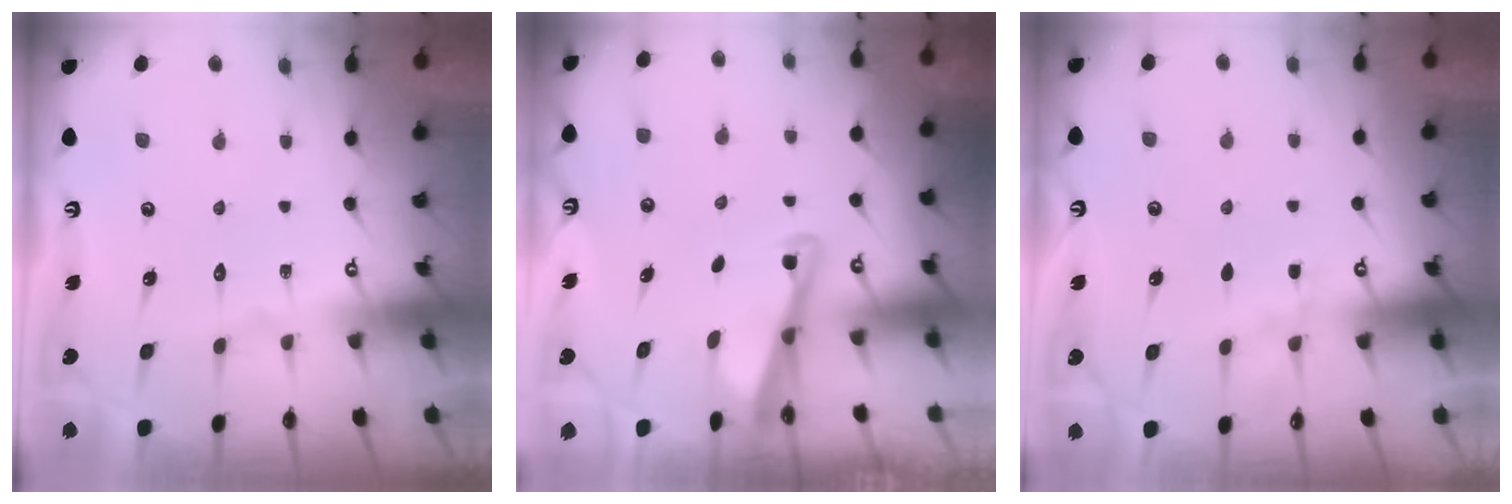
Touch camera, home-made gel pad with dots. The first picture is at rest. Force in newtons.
{"total": 2.7, "press": 2.7, "slide": 0.3}
{"total": 2.9, "press": 2.8, "slide": 0.5}